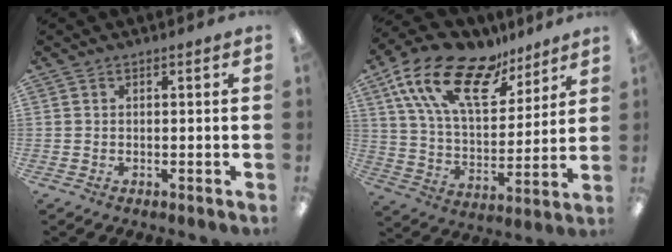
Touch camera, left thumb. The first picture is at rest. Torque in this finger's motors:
{"motor_torque": [0.51, 0.46, 1.45, -1.32, 0.45]}